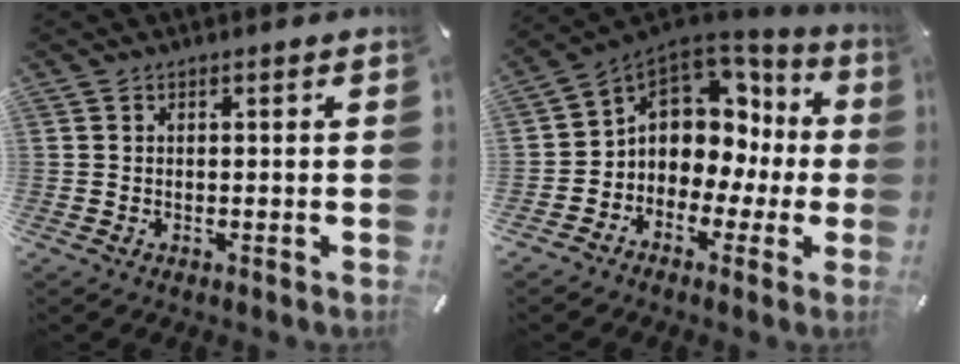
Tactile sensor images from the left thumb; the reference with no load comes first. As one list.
[{"total": 9.2, "force": [2.8, 7.8, 3.8], "torque": [-0.064, -0.034, 0.053]}]